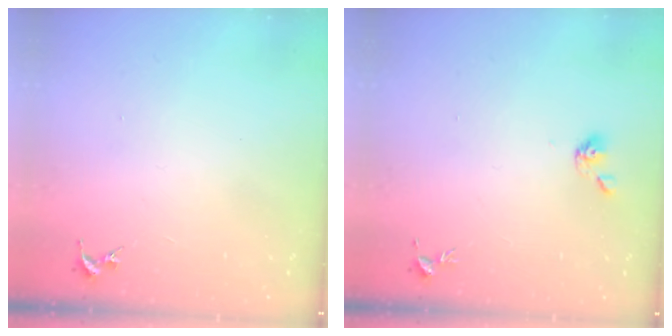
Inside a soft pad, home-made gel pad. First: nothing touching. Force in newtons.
{"total": 4.7, "press": 4.5, "slide": 1.3}